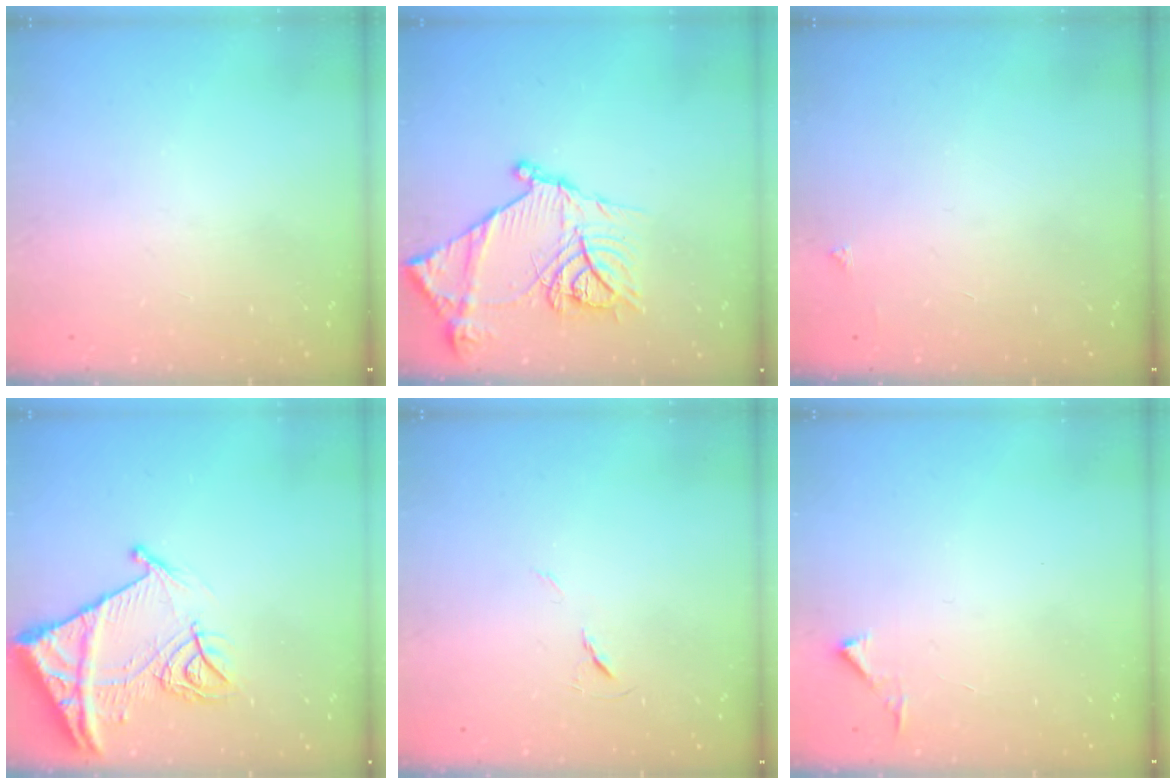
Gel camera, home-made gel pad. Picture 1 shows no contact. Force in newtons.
{"total": 18.1, "press": 18.1, "slide": 1.2}
{"total": 2.1, "press": 2.1, "slide": 0.3}
{"total": 14.9, "press": 14.8, "slide": 1.6}
{"total": 5.1, "press": 4.7, "slide": 2.1}
{"total": 2.8, "press": 2.8, "slide": 0.3}